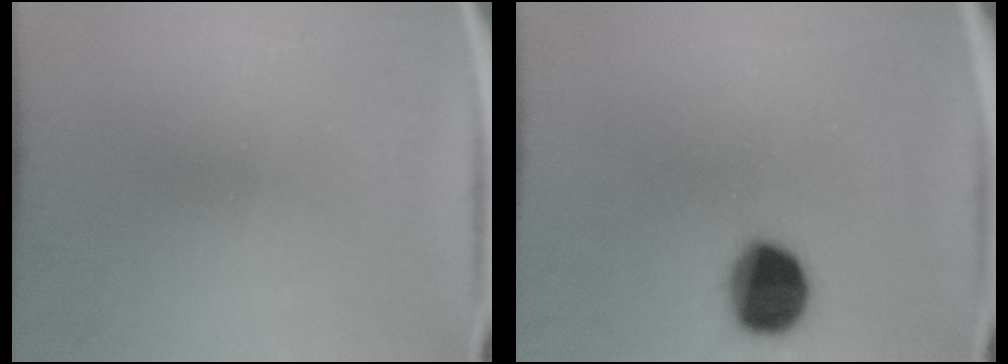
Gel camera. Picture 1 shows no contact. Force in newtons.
{"total": 12.8}